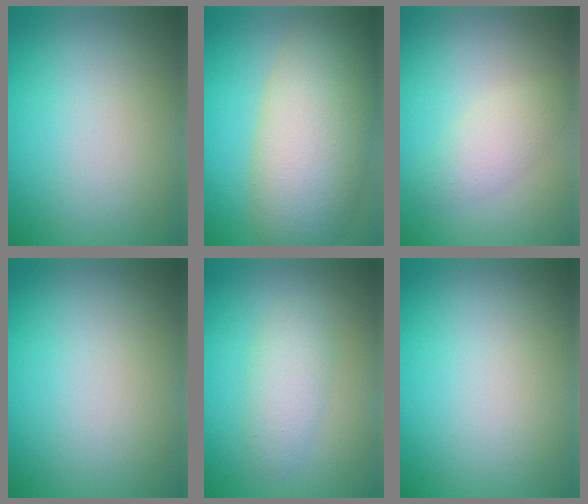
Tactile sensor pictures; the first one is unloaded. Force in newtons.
{"total": 9.6, "press": 9.6, "slide": 0.5}
{"total": 2.3, "press": 2.3, "slide": 0.2}
{"total": 0.0}
{"total": 2.5, "press": 2.5, "slide": 0.1}
{"total": 0.0}